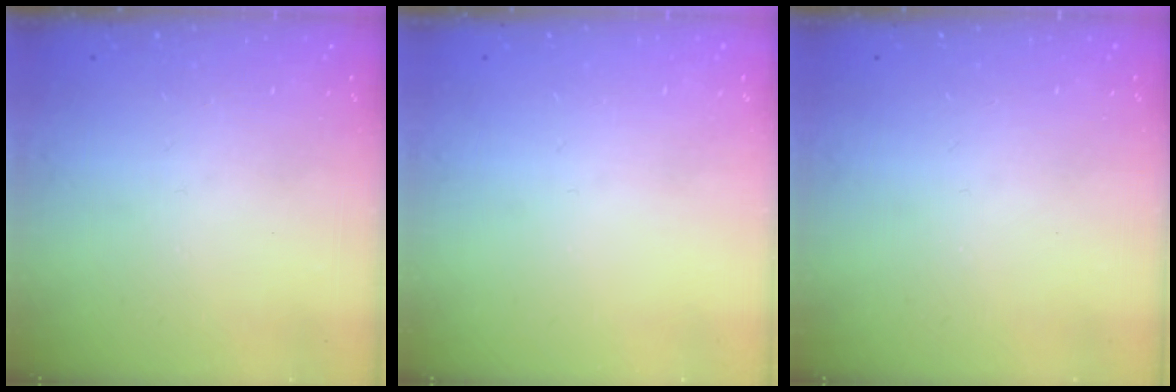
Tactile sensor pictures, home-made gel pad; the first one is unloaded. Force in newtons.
{"total": 0.0}
{"total": 0.0}